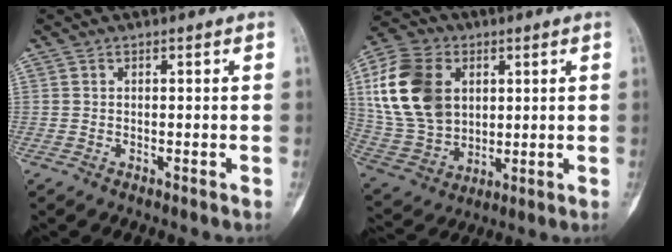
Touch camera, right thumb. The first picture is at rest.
{"total": 18.6, "force": [4.5, 13.6, 11.8], "torque": [-0.216, -0.002, 0.092]}